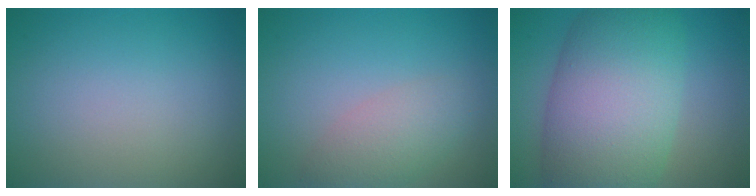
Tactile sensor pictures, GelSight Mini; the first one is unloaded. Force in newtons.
{"total": 3.1, "press": 3.1, "slide": 0.2}
{"total": 12.2, "press": 12.1, "slide": 0.4}